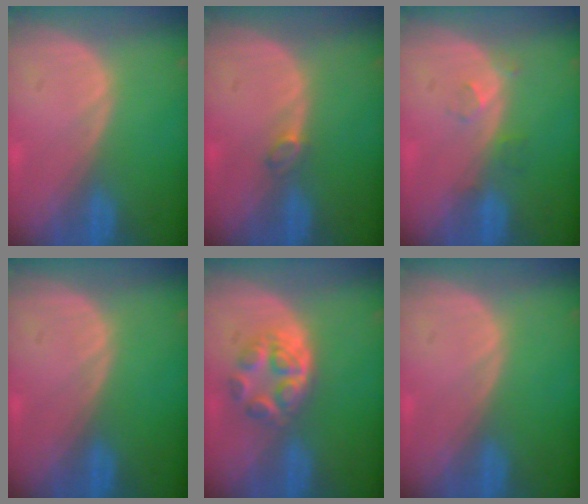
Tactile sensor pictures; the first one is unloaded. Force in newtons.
{"total": 1.4, "press": 1.3, "slide": 0.3}
{"total": 2.7, "press": 2.3, "slide": 1.5}
{"total": 0.0}
{"total": 6.1, "press": 5.3, "slide": 3.2}
{"total": 0.0}